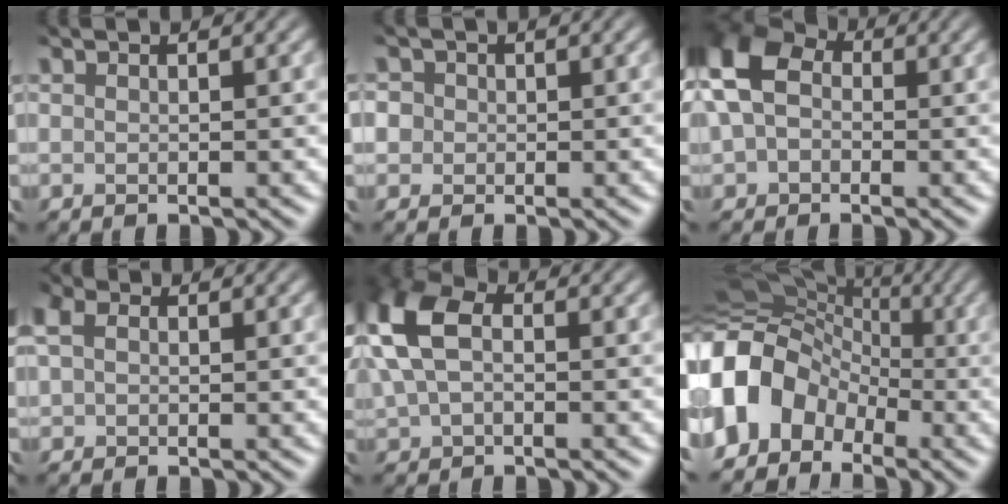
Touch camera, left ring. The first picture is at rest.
{"total": 1.5, "force": [0.0, 1.5, 0.2], "torque": [-0.016, 0.003, 0.010]}
{"total": 8.1, "force": [1.2, 6.1, 5.1], "torque": [-0.129, 0.022, 0.025]}
{"total": 2.5, "force": [0.7, 2.0, 1.4], "torque": [-0.042, 0.009, 0.017]}
{"total": 7.0, "force": [1.1, 4.8, 5.0], "torque": [-0.143, 0.016, 0.023]}
{"total": 8.8, "force": [-3.9, 6.9, 3.8], "torque": [-0.083, 0.014, -0.083]}